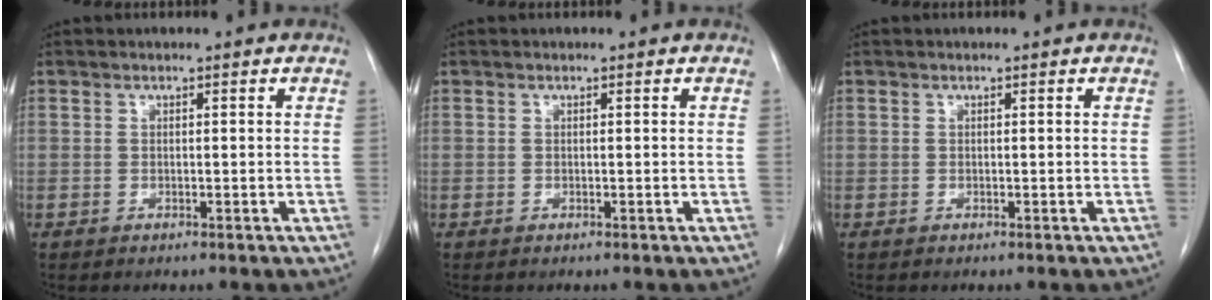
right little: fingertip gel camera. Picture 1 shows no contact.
{"total": 0.0}
{"total": 0.0}